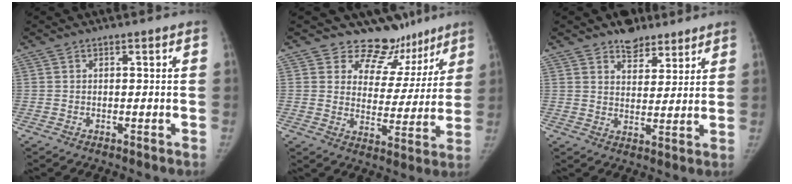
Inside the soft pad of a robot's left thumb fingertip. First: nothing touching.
{"total": 12.5, "force": [10.0, 7.3, 1.9], "torque": [0.026, -0.072, 0.127]}
{"total": 7.5, "force": [5.7, 4.3, 2.4], "torque": [-0.004, -0.034, 0.090]}